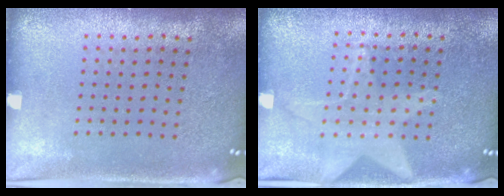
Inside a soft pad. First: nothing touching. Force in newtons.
{"total": 0.6, "press": 0.5, "slide": 0.2}